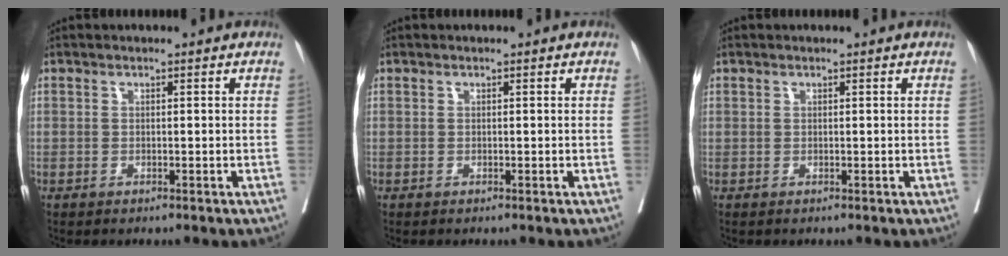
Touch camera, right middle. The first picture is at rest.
{"total": 0.0}
{"total": 0.0}